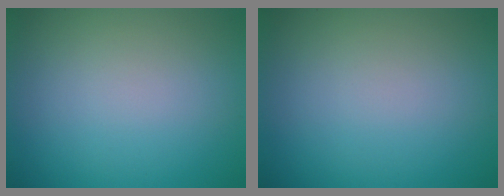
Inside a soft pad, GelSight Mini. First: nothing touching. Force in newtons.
{"total": 0.0}